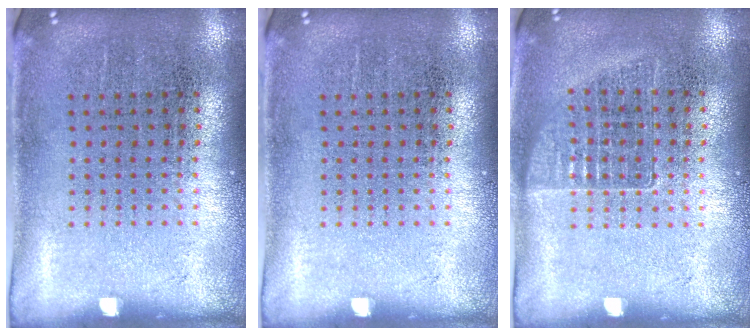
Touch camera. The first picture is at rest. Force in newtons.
{"total": 0.0}
{"total": 1.0, "press": 0.9, "slide": 0.3}